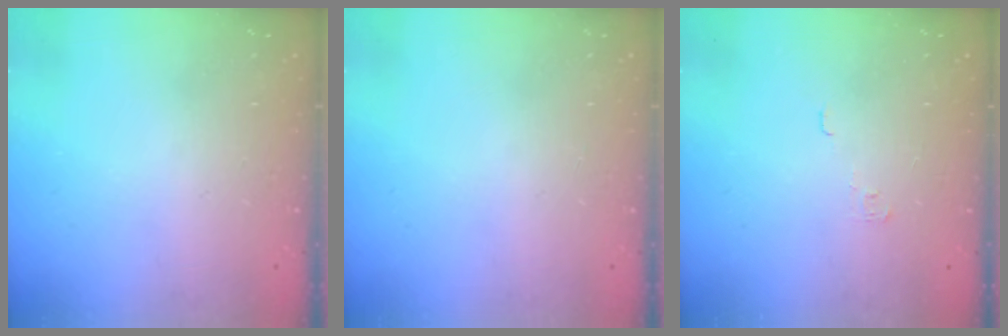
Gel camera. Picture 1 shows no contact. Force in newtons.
{"total": 0.0}
{"total": 2.3, "press": 2.3, "slide": 0.3}